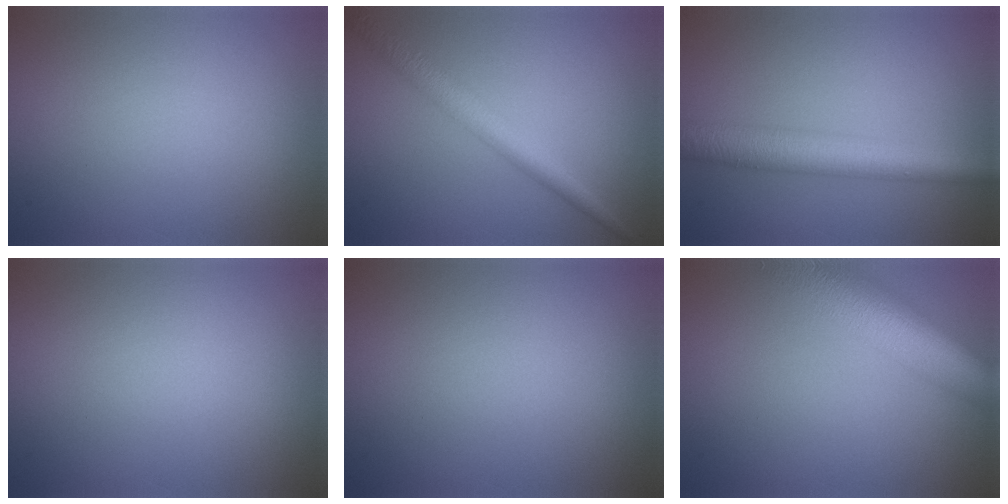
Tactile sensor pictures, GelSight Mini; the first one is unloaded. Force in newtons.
{"total": 3.3, "press": 3.3, "slide": 0.1}
{"total": 5.9, "press": 5.9, "slide": 0.2}
{"total": 0.0}
{"total": 0.0}
{"total": 9.8, "press": 9.8, "slide": 0.4}